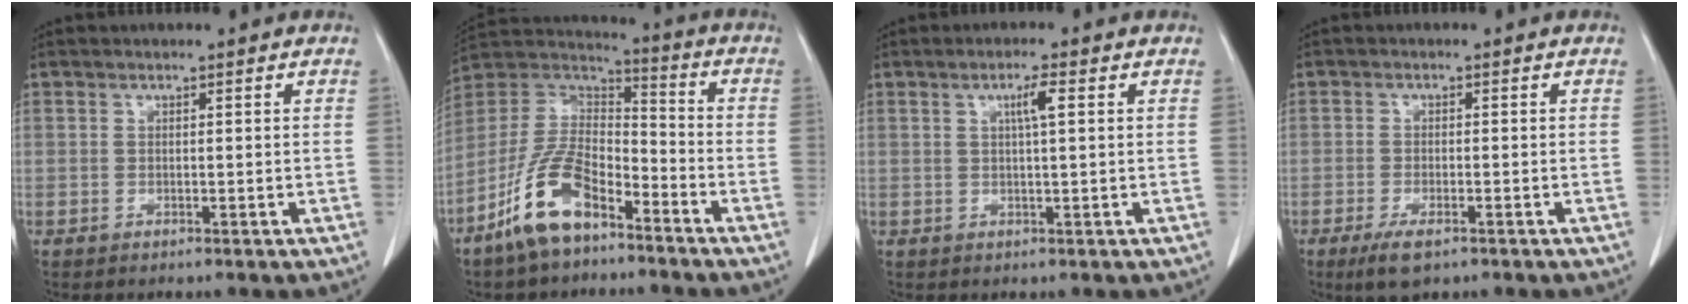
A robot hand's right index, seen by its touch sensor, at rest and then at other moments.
{"total": 13.2, "force": [-8.3, 5.3, 8.7], "torque": [-0.184, 0.009, -0.163]}
{"total": 2.9, "force": [0.9, 0.0, 2.7], "torque": [-0.048, 0.001, 0.014]}
{"total": 4.6, "force": [-2.9, 1.4, 3.3], "torque": [-0.065, -0.008, -0.045]}